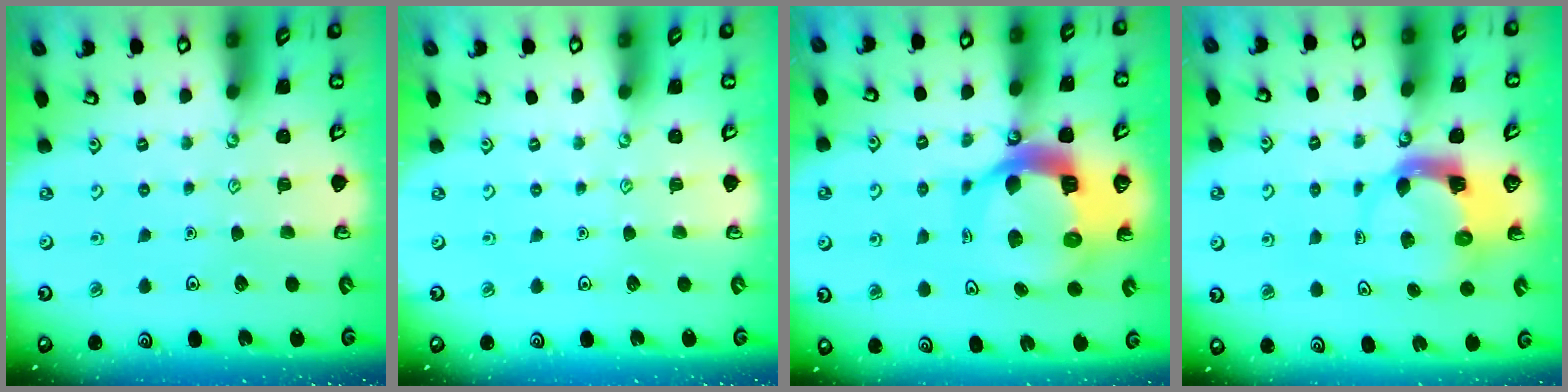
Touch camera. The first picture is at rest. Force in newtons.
{"total": 0.0}
{"total": 14.9, "press": 14.8, "slide": 1.8}
{"total": 4.3, "press": 4.3, "slide": 0.5}